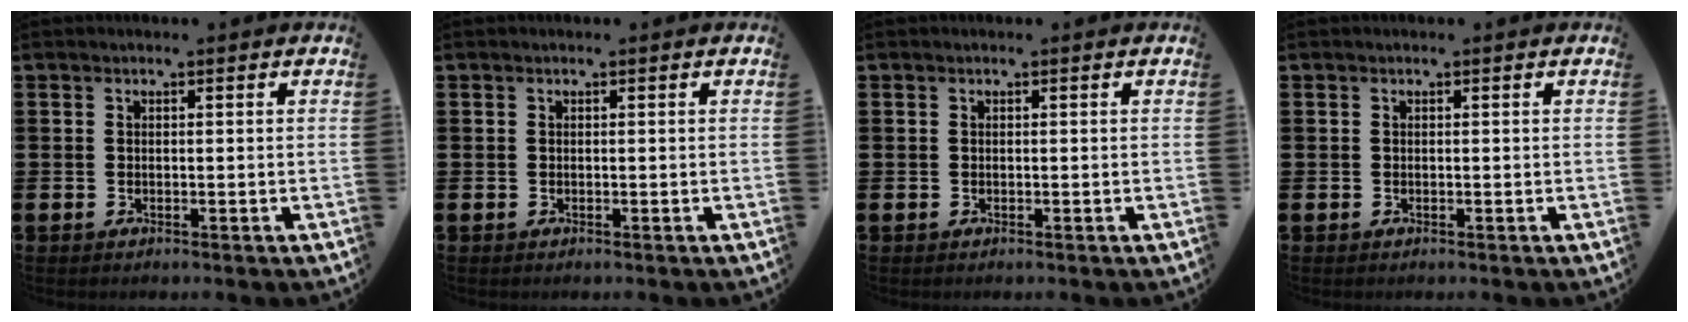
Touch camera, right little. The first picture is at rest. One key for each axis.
{"total": 0.0}
{"total": 0.0}
{"total": 0.0}